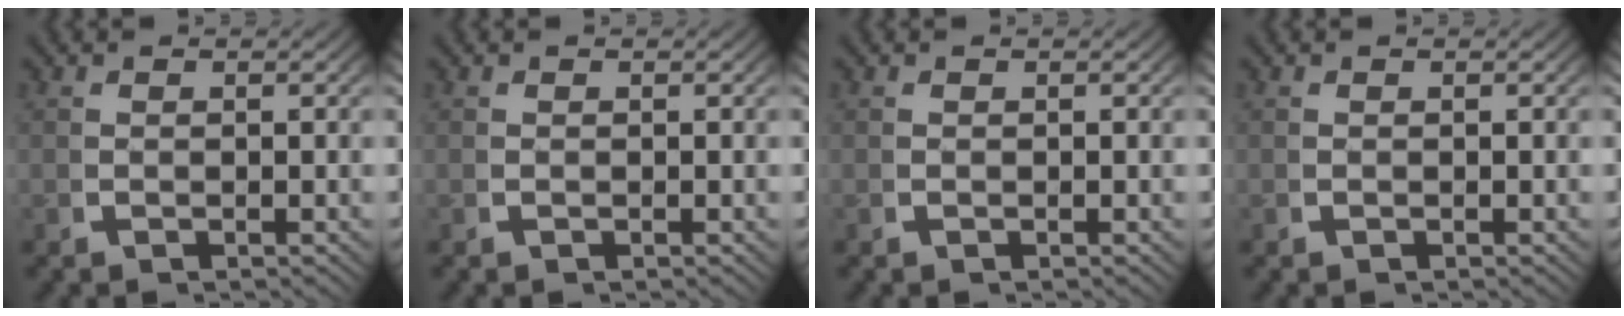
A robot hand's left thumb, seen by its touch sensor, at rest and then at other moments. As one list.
[{"total": 0.0}, {"total": 0.6, "force": [0.3, -0.4, -0.2], "torque": [0.008, -0.001, 0.007]}, {"total": 0.0}]